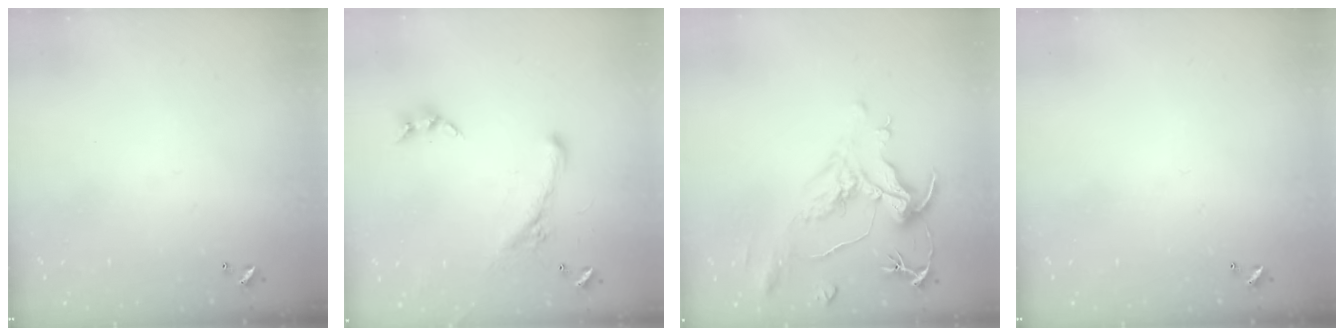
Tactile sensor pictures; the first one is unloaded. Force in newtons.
{"total": 1.9, "press": 1.3, "slide": 1.4}
{"total": 1.8, "press": 0.8, "slide": 1.5}
{"total": 0.0}